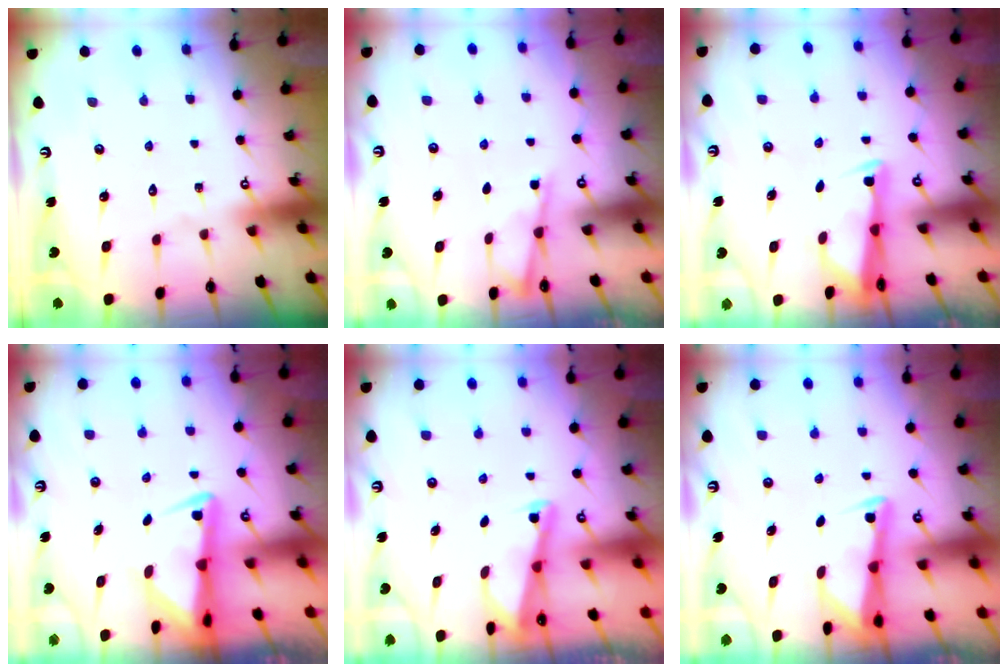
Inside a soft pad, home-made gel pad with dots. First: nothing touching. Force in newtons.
{"total": 2.8, "press": 2.8, "slide": 0.3}
{"total": 2.9, "press": 2.8, "slide": 0.7}
{"total": 3.6, "press": 3.5, "slide": 0.7}
{"total": 1.9, "press": 1.9, "slide": 0.4}
{"total": 3.2, "press": 3.2, "slide": 0.4}